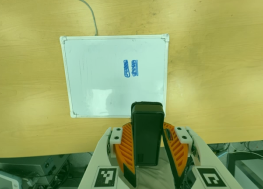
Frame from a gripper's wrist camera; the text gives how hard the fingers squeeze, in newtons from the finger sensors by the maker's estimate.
{"total": 5.6, "left": 4.1, "right": 7.1}